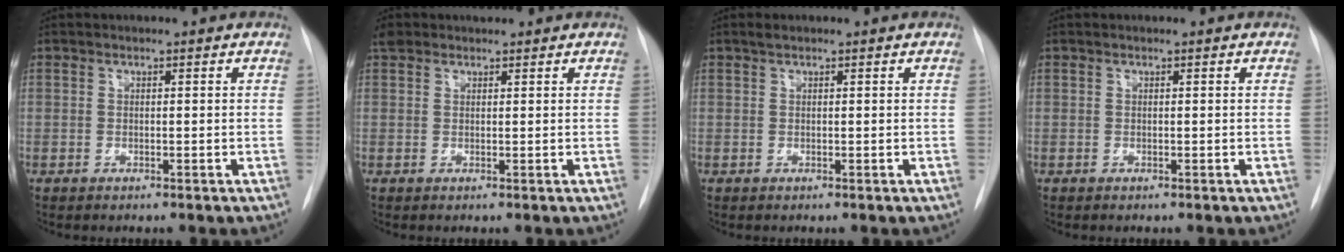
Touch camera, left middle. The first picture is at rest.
{"total": 2.2, "force": [1.8, 1.1, 0.5], "torque": [-0.013, 0.019, 0.030]}
{"total": 0.6, "force": [0.5, 0.1, 0.3], "torque": [-0.012, 0.005, 0.011]}
{"total": 0.0}